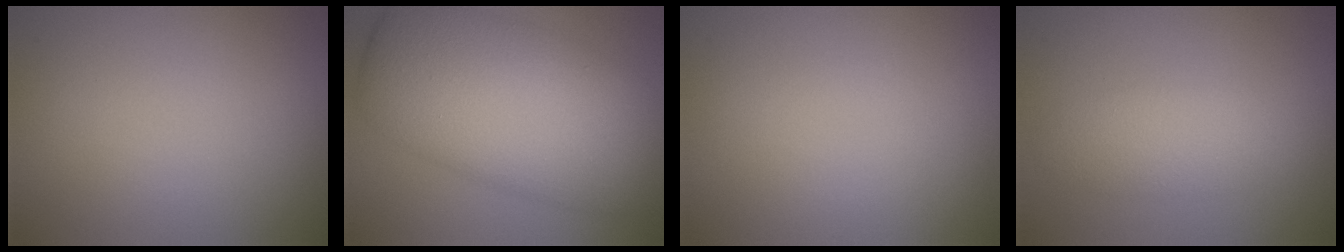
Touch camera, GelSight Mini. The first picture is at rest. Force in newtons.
{"total": 11.6, "press": 11.6, "slide": 0.3}
{"total": 0.0}
{"total": 3.1, "press": 3.1, "slide": 0.1}